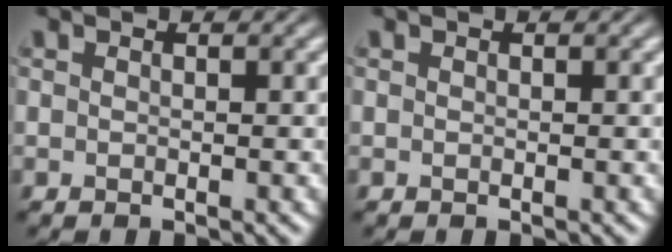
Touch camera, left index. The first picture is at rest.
{"total": 0.0}